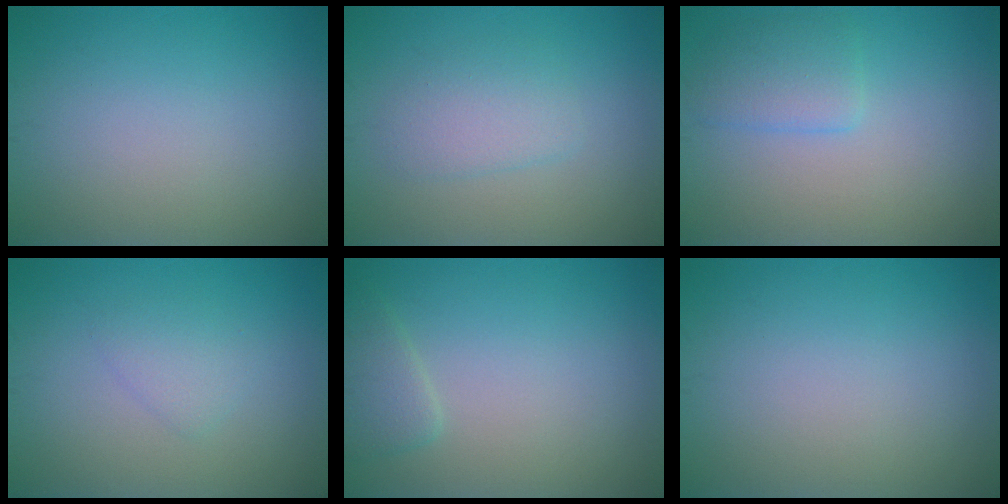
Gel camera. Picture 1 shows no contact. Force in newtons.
{"total": 2.4, "press": 2.4, "slide": 0.1}
{"total": 2.6, "press": 2.6, "slide": 0.1}
{"total": 1.5, "press": 1.5, "slide": 0.1}
{"total": 1.9, "press": 1.9, "slide": 0.2}
{"total": 0.0}